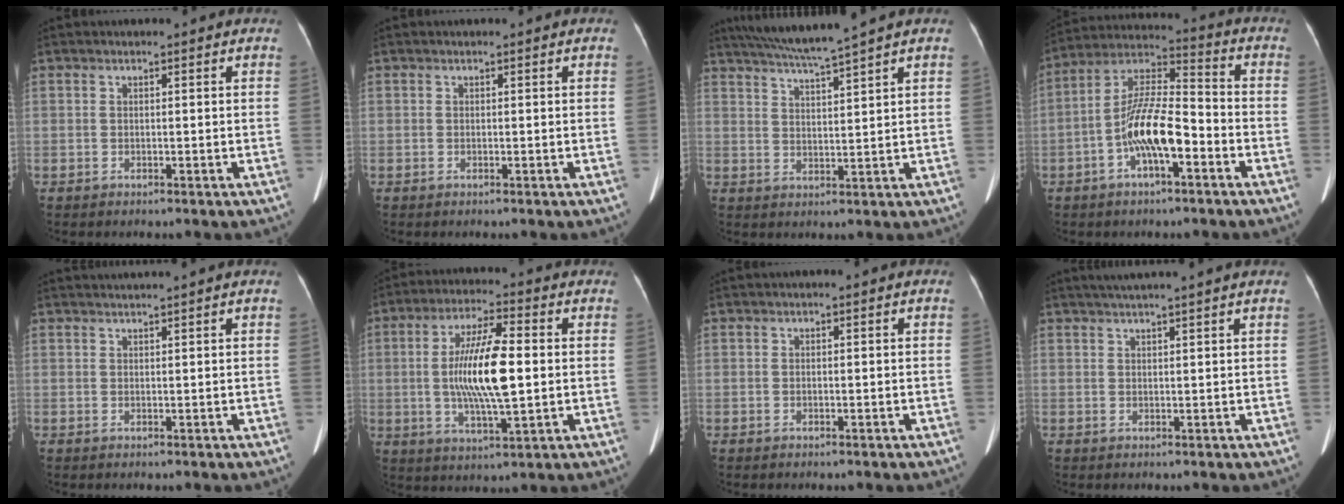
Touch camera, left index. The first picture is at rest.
{"total": 0.0}
{"total": 7.8, "force": [6.7, -1.8, 3.6], "torque": [-0.063, 0.004, 0.117]}
{"total": 12.1, "force": [-4.3, 3.4, 10.8], "torque": [-0.217, 0.021, -0.076]}
{"total": 1.8, "force": [1.5, -0.7, 0.7], "torque": [-0.010, 0.010, 0.032]}
{"total": 12.1, "force": [-0.2, 2.3, 11.9], "torque": [-0.226, -0.007, -0.004]}
{"total": 0.7, "force": [-0.5, 0.2, 0.3], "torque": [0.000, 0.000, -0.013]}
{"total": 4.4, "force": [3.5, -1.2, 2.5], "torque": [-0.036, 0.021, 0.059]}